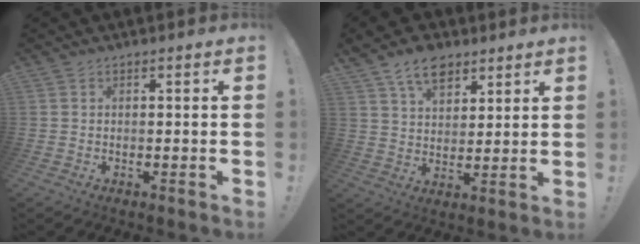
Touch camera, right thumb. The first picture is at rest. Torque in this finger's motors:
{"motor_torque": [0.18, 0.32, 0.11, 0.11, 0.26]}